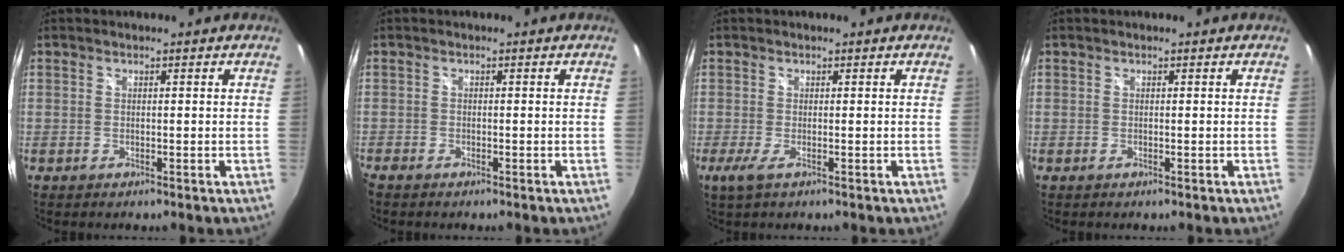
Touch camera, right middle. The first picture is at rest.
{"total": 1.2, "force": [-1.1, 0.5, 0.3], "torque": [-0.009, -0.005, -0.025]}
{"total": 1.8, "force": [-0.6, 0.0, 1.7], "torque": [-0.035, -0.007, -0.013]}
{"total": 0.0}